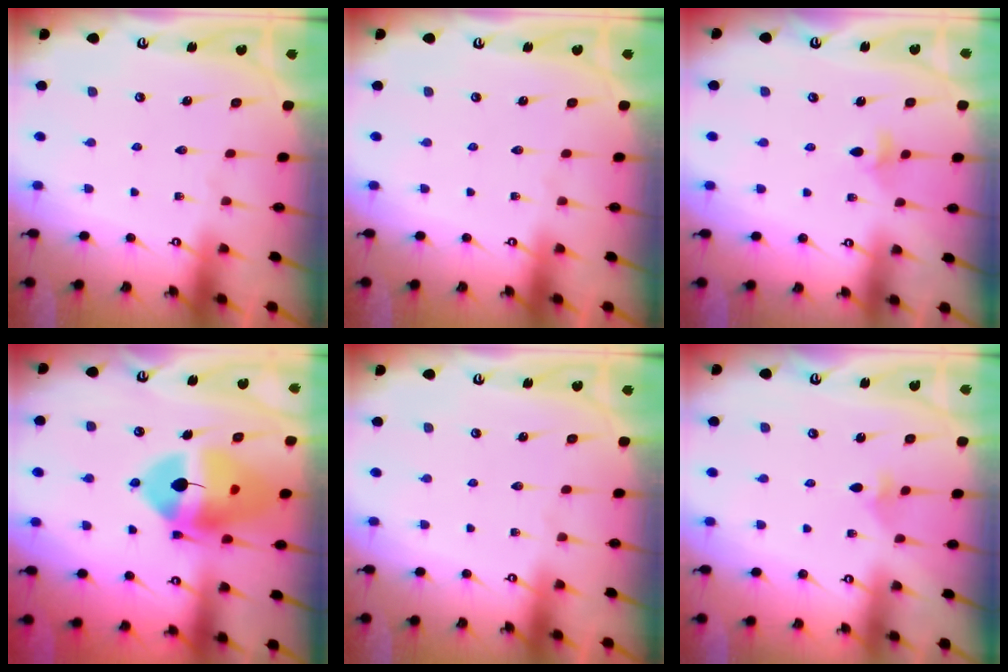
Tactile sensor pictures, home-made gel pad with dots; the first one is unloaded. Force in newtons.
{"total": 0.0}
{"total": 4.3, "press": 4.2, "slide": 0.9}
{"total": 17.4, "press": 17.3, "slide": 2.2}
{"total": 0.0}
{"total": 2.8, "press": 2.7, "slide": 0.7}